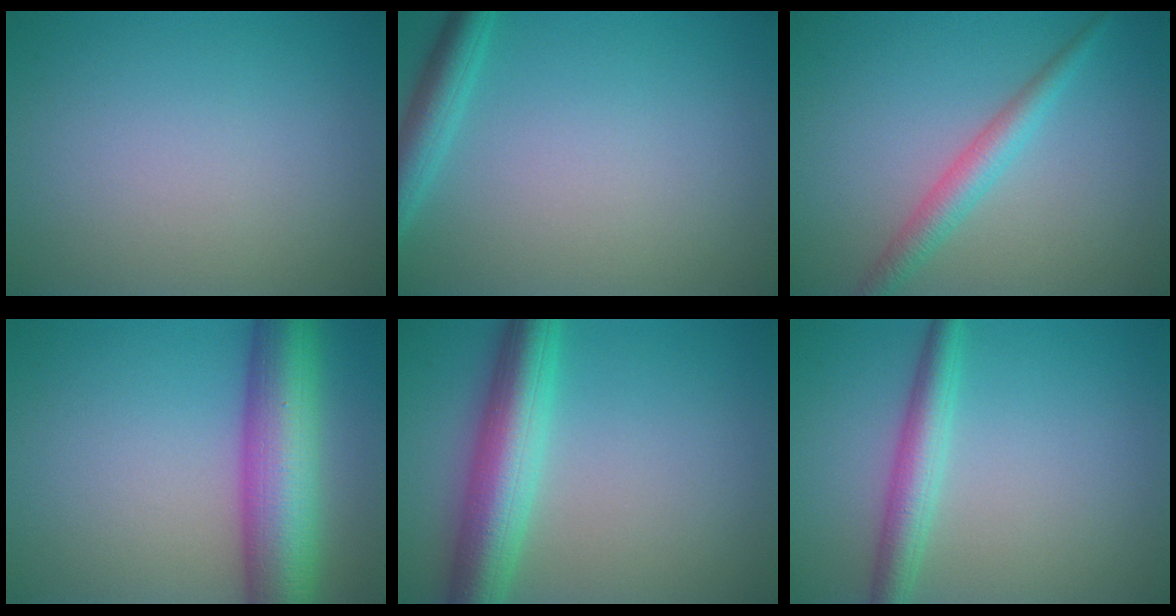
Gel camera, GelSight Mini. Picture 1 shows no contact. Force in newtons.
{"total": 3.0, "press": 2.9, "slide": 0.2}
{"total": 2.8, "press": 2.8, "slide": 0.1}
{"total": 10.8, "press": 10.8, "slide": 0.4}
{"total": 7.2, "press": 7.2, "slide": 0.2}
{"total": 3.5, "press": 3.5, "slide": 0.1}